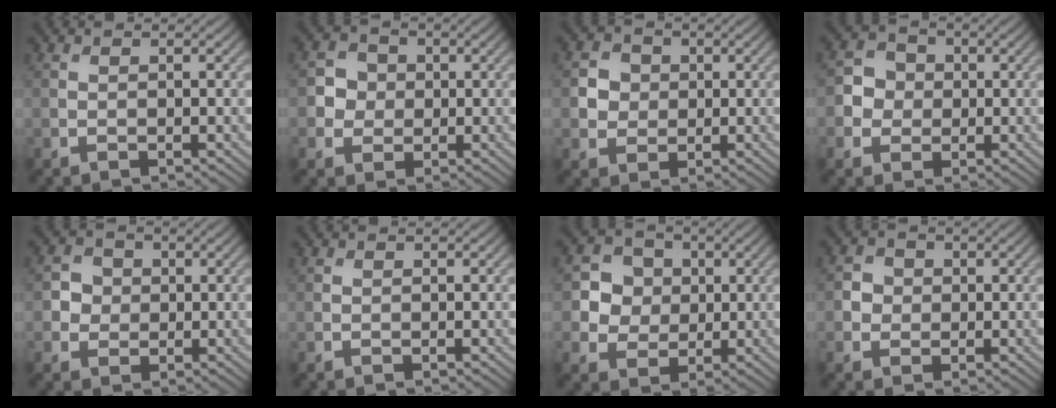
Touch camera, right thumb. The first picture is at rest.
{"total": 3.2, "force": [0.0, 3.1, 1.0], "torque": [-0.021, 0.000, -0.011]}
{"total": 3.4, "force": [0.2, 3.1, 1.3], "torque": [-0.030, 0.000, -0.003]}
{"total": 3.6, "force": [-0.3, 3.3, 1.2], "torque": [-0.024, 0.003, -0.011]}
{"total": 2.9, "force": [0.0, 2.7, 0.9], "torque": [-0.020, 0.001, -0.006]}
{"total": 0.0}
{"total": 5.1, "force": [0.6, 4.7, 1.8], "torque": [-0.045, 0.003, -0.005]}
{"total": 2.2, "force": [-0.1, 2.1, 0.7], "torque": [-0.014, -0.001, -0.003]}